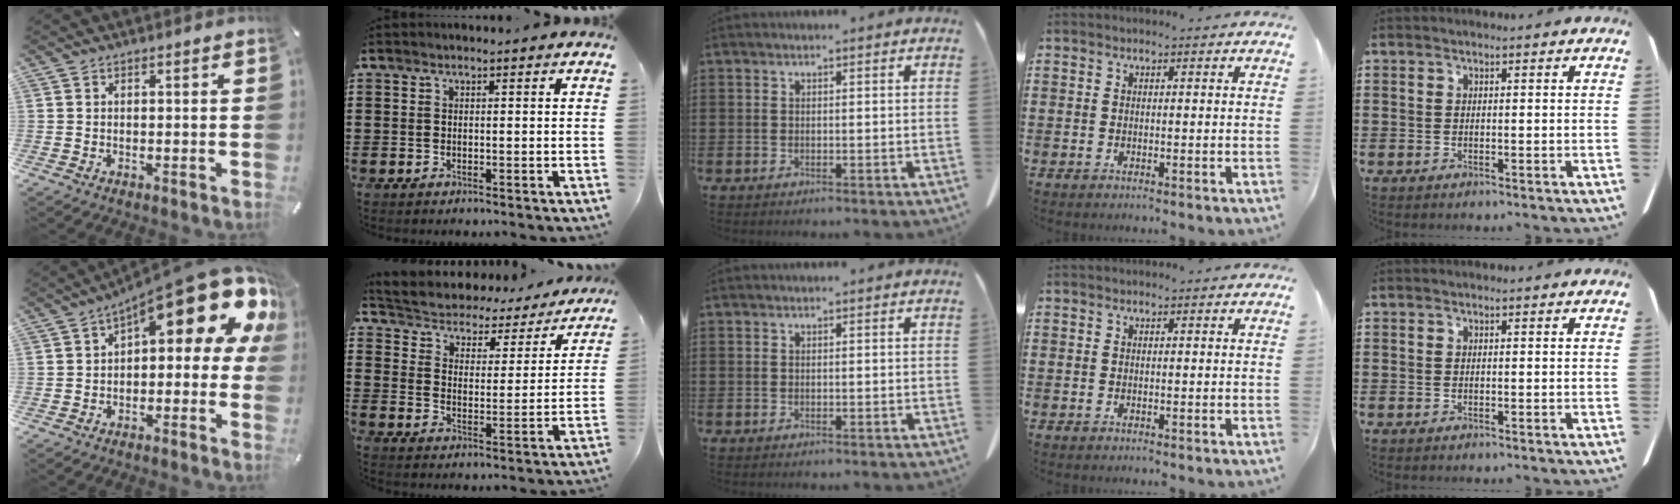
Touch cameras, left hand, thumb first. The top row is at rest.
{"thumb": {"total": 16.2, "force": [8.2, 6.1, 12.6], "torque": [-0.172, -0.068, 0.134]}, "index": {"total": 3.0, "force": [2.9, 0.9, 0.1], "torque": [-0.025, -0.027, 0.039]}}